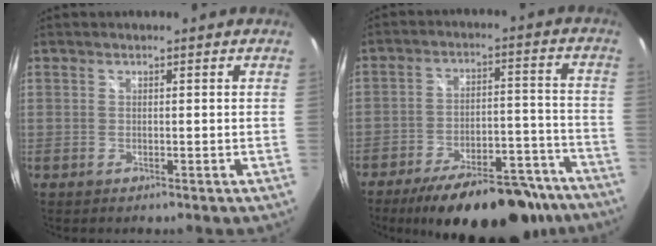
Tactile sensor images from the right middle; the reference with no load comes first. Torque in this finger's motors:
{"motor_torque": [1.10, -1.04, 0.79, 0.13]}